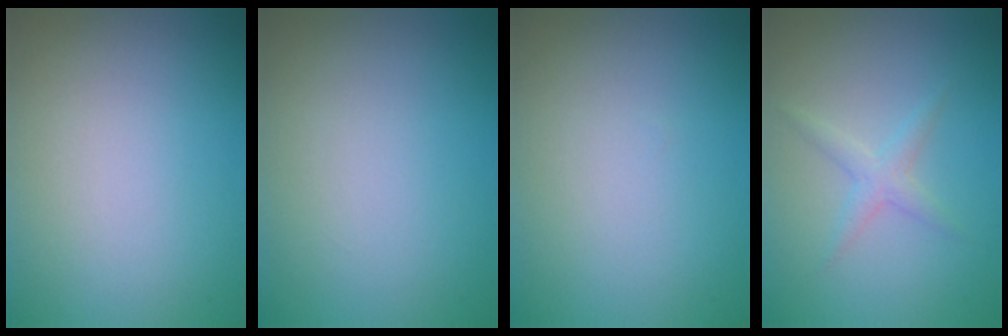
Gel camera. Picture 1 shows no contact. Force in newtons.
{"total": 0.0}
{"total": 0.0}
{"total": 1.6, "press": 1.6, "slide": 0.1}